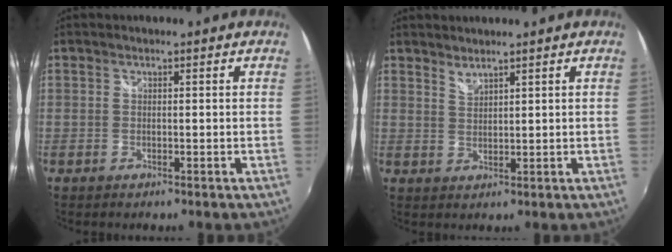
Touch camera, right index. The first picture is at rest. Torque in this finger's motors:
{"motor_torque": [-0.12, 0.14, -0.02, -0.01]}